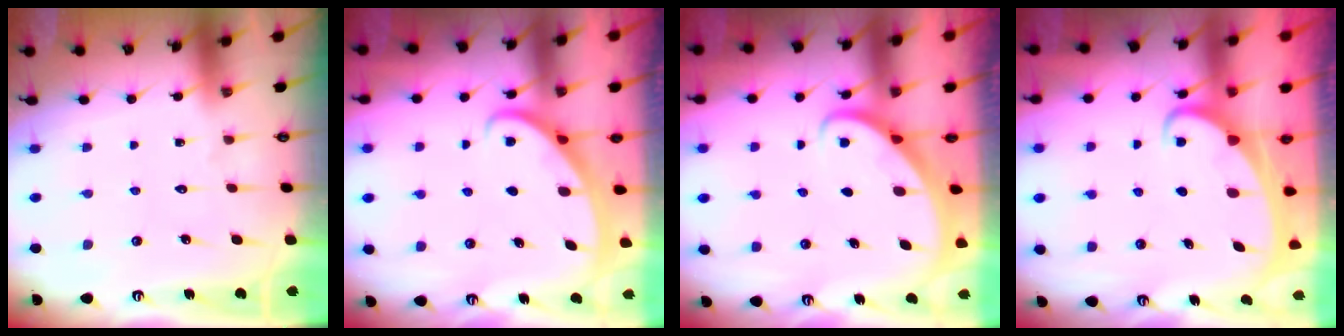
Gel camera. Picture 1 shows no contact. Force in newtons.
{"total": 3.1, "press": 3.1, "slide": 0.1}
{"total": 2.3, "press": 2.3, "slide": 0.3}
{"total": 2.2, "press": 2.2, "slide": 0.3}